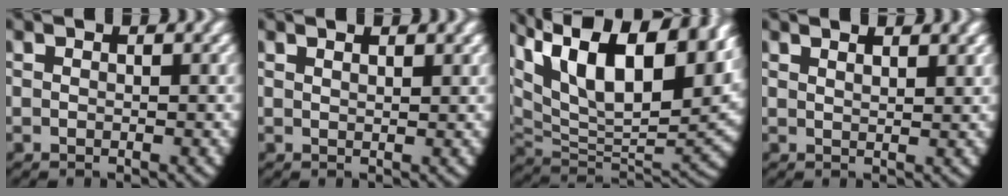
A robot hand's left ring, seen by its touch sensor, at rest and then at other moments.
{"total": 1.2, "force": [1.1, -0.4, 0.4], "torque": [-0.009, -0.004, 0.024]}
{"total": 15.7, "force": [4.6, 9.3, 11.8], "torque": [-0.215, -0.011, 0.080]}
{"total": 1.8, "force": [1.7, -0.2, 0.6], "torque": [-0.012, -0.004, 0.035]}